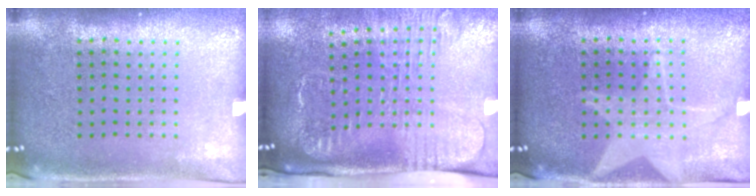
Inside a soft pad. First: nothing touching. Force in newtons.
{"total": 2.6, "press": 2.0, "slide": 1.7}
{"total": 2.4, "press": 2.4, "slide": 0.3}